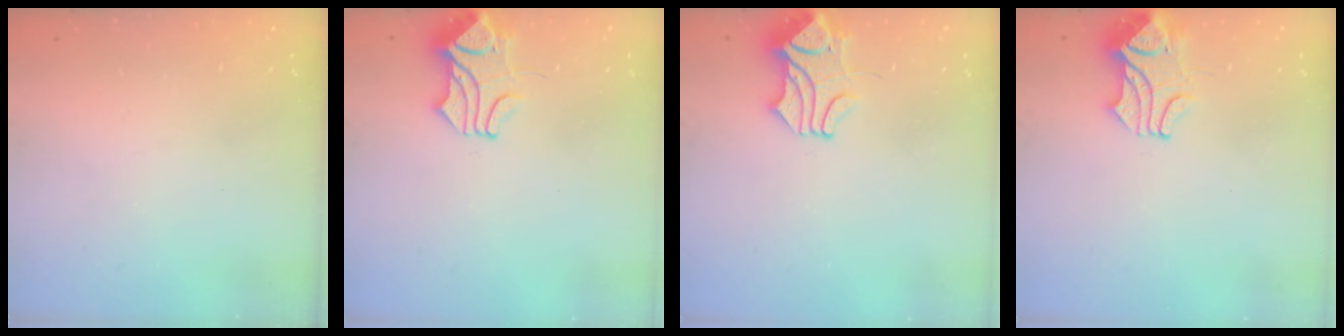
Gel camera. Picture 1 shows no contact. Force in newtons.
{"total": 1.8, "press": 1.7, "slide": 0.7}
{"total": 2.2, "press": 2.0, "slide": 0.7}
{"total": 2.3, "press": 2.1, "slide": 0.9}